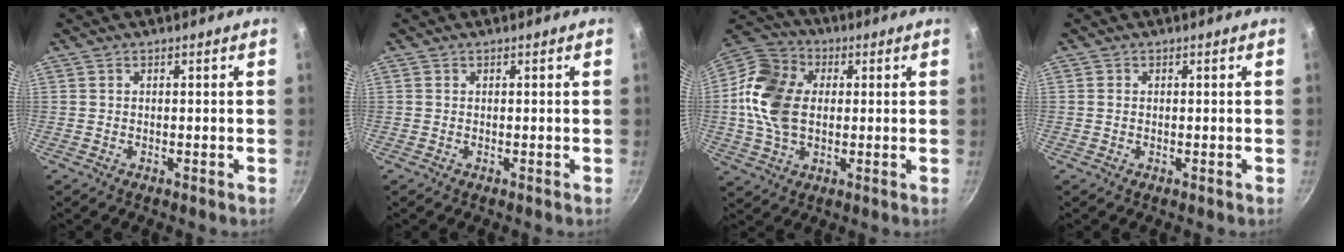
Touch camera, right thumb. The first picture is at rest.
{"total": 0.0}
{"total": 15.6, "force": [1.2, 11.2, 10.7], "torque": [-0.188, 0.015, 0.004]}
{"total": 0.8, "force": [0.1, 0.7, 0.3], "torque": [-0.005, 0.002, 0.000]}